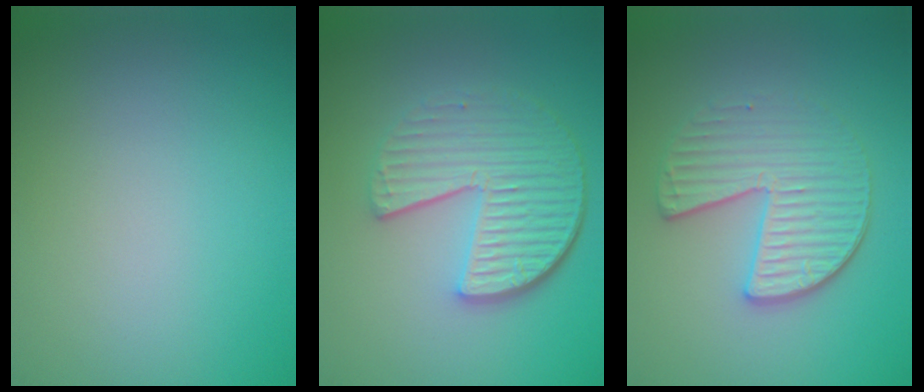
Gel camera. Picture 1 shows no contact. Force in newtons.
{"total": 6.3, "press": 4.4, "slide": 4.4}
{"total": 4.0, "press": 3.5, "slide": 2.0}